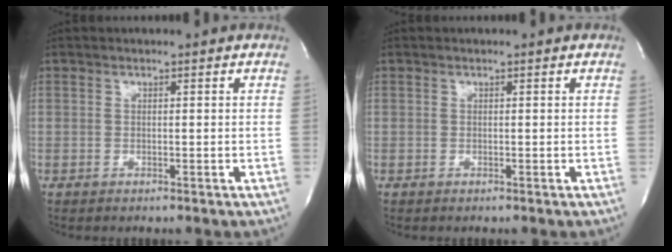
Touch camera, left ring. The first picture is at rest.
{"total": 0.0}